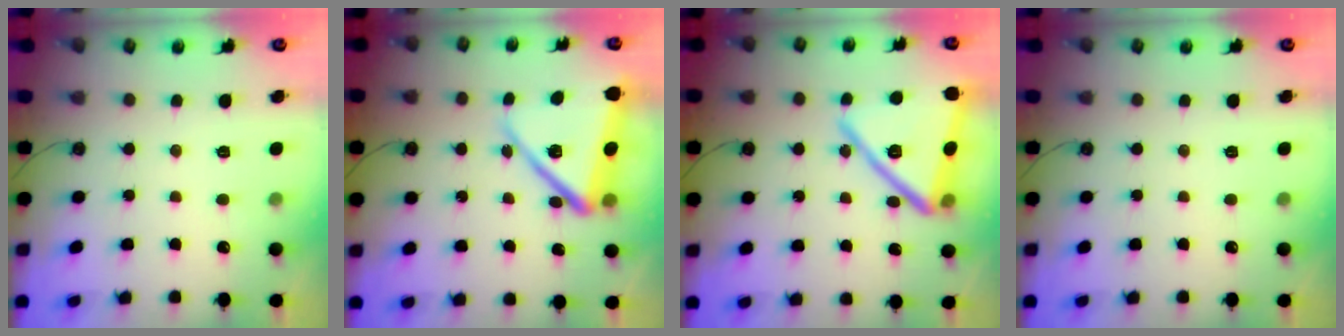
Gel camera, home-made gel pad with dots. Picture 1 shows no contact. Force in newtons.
{"total": 17.6, "press": 17.3, "slide": 3.5}
{"total": 22.1, "press": 20.7, "slide": 7.6}
{"total": 0.0}